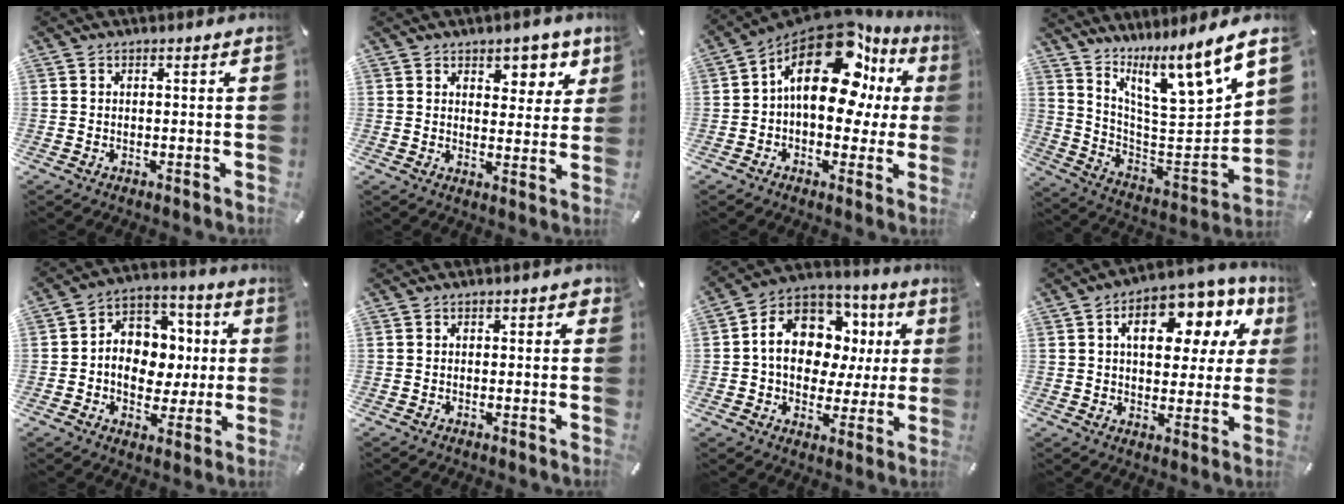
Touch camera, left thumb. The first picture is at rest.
{"total": 6.4, "force": [4.3, 4.0, 2.5], "torque": [-0.011, -0.028, 0.068]}
{"total": 20.1, "force": [7.8, 11.2, 14.8], "torque": [-0.231, -0.047, 0.128]}
{"total": 11.7, "force": [10.6, 0.6, 4.9], "torque": [-0.069, -0.128, 0.166]}
{"total": 10.9, "force": [-0.6, 9.7, 4.9], "torque": [-0.072, 0.007, -0.003]}
{"total": 1.1, "force": [0.0, 0.8, 0.8], "torque": [-0.006, 0.002, -0.004]}
{"total": 14.5, "force": [3.0, 11.5, 8.2], "torque": [-0.137, -0.018, 0.059]}
{"total": 14.4, "force": [6.0, 8.4, 10.1], "torque": [-0.143, -0.027, 0.099]}